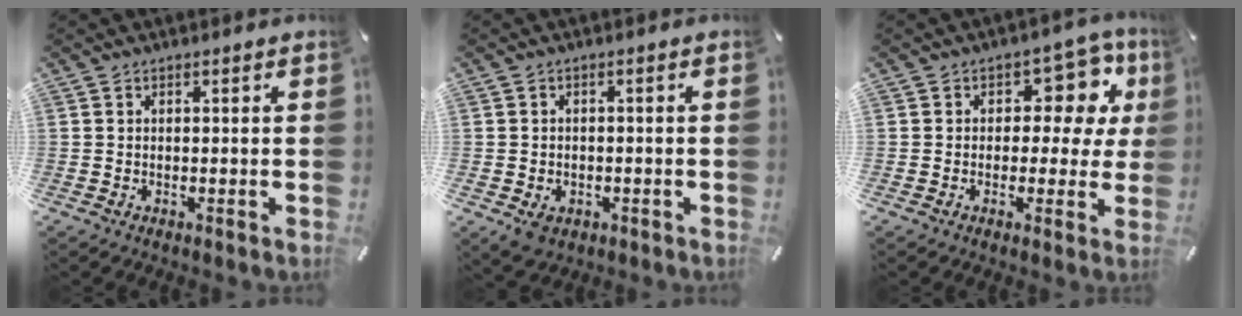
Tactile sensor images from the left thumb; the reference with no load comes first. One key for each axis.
{"total": 3.5, "fx": -1.1, "fy": 2.9, "fz": 1.7, "tx": -0.019, "ty": 0.003, "tz": -0.019}
{"total": 11.1, "fx": 4.4, "fy": 7.1, "fz": 7.4, "tx": -0.083, "ty": -0.034, "tz": 0.074}